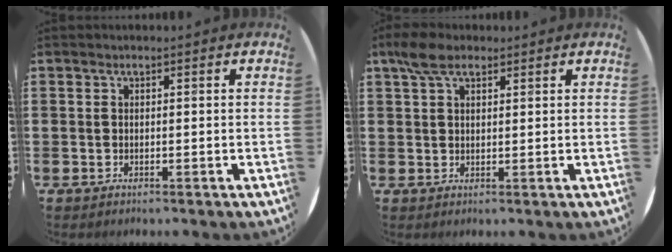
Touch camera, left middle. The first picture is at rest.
{"total": 3.9, "force": [2.7, 1.8, 2.2], "torque": [-0.040, 0.005, 0.048]}